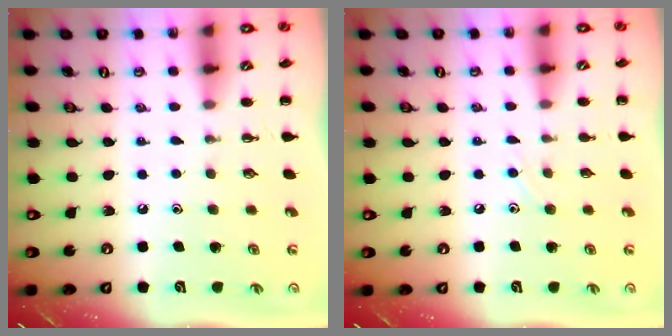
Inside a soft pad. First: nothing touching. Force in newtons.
{"total": 5.0, "press": 4.8, "slide": 1.6}